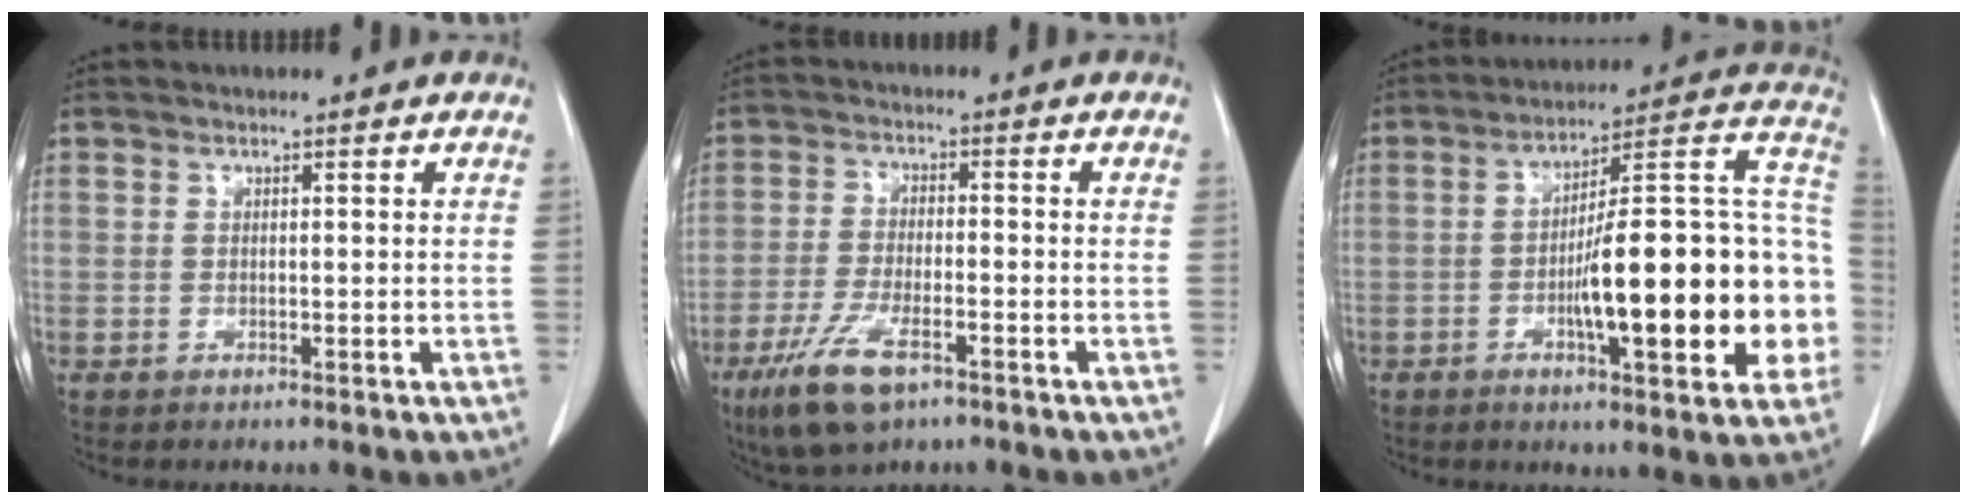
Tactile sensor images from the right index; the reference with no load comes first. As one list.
[{"total": 9.8, "force": [-5.6, 3.3, 7.4], "torque": [-0.156, -0.017, -0.097]}, {"total": 24.8, "force": [-4.3, 5.3, 23.8], "torque": [-0.272, 0.034, -0.055]}]